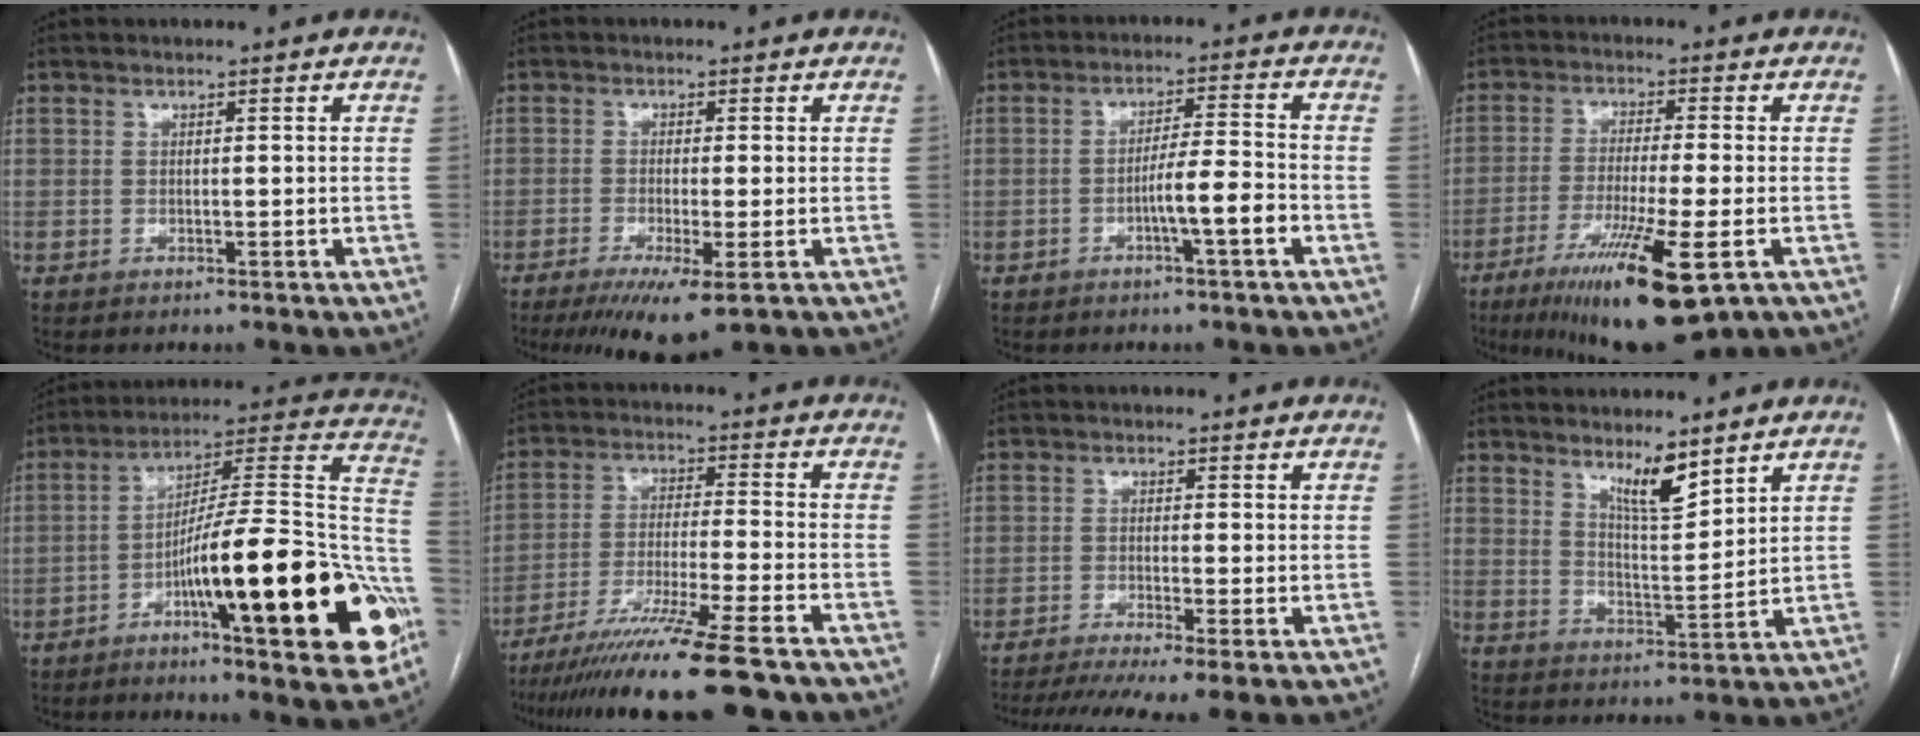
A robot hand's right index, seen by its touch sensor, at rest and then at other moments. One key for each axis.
{"total": 7.3, "fx": -4.0, "fy": 0.7, "fz": 6.1, "tx": -0.101, "ty": -0.021, "tz": -0.063}
{"total": 6.0, "fx": -2.5, "fy": -0.2, "fz": 5.4, "tx": -0.089, "ty": 0.006, "tz": -0.042}
{"total": 15.2, "fx": -7.3, "fy": 1.5, "fz": 13.2, "tx": -0.219, "ty": -0.042, "tz": -0.117}
{"total": 27.2, "fx": -9.8, "fy": 3.6, "fz": 25.1, "tx": -0.293, "ty": 0.010, "tz": -0.140}
{"total": 17.2, "fx": -13.8, "fy": -1.2, "fz": 10.2, "tx": -0.172, "ty": -0.049, "tz": -0.225}
{"total": 9.3, "fx": -6.6, "fy": 0.4, "fz": 6.5, "tx": -0.101, "ty": -0.011, "tz": -0.104}
{"total": 6.3, "fx": 4.8, "fy": 0.9, "fz": 4.0, "tx": -0.072, "ty": -0.015, "tz": 0.085}